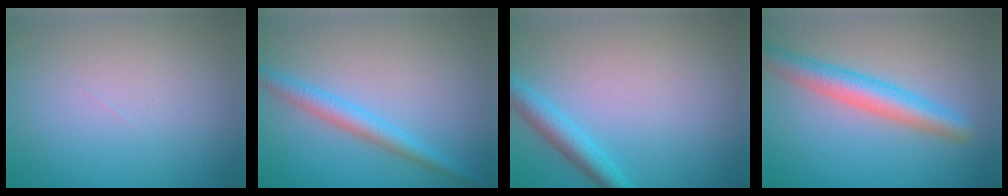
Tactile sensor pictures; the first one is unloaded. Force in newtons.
{"total": 2.9, "press": 2.9, "slide": 0.2}
{"total": 2.9, "press": 2.9, "slide": 0.1}
{"total": 4.6, "press": 4.6, "slide": 0.1}